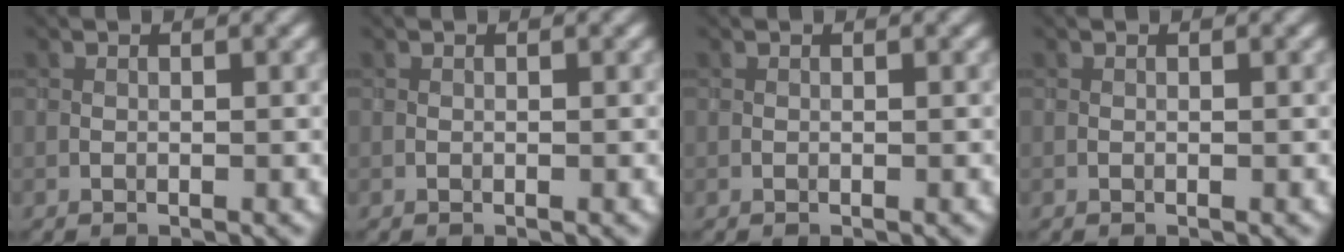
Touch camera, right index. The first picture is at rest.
{"total": 0.0}
{"total": 0.0}
{"total": 0.0}